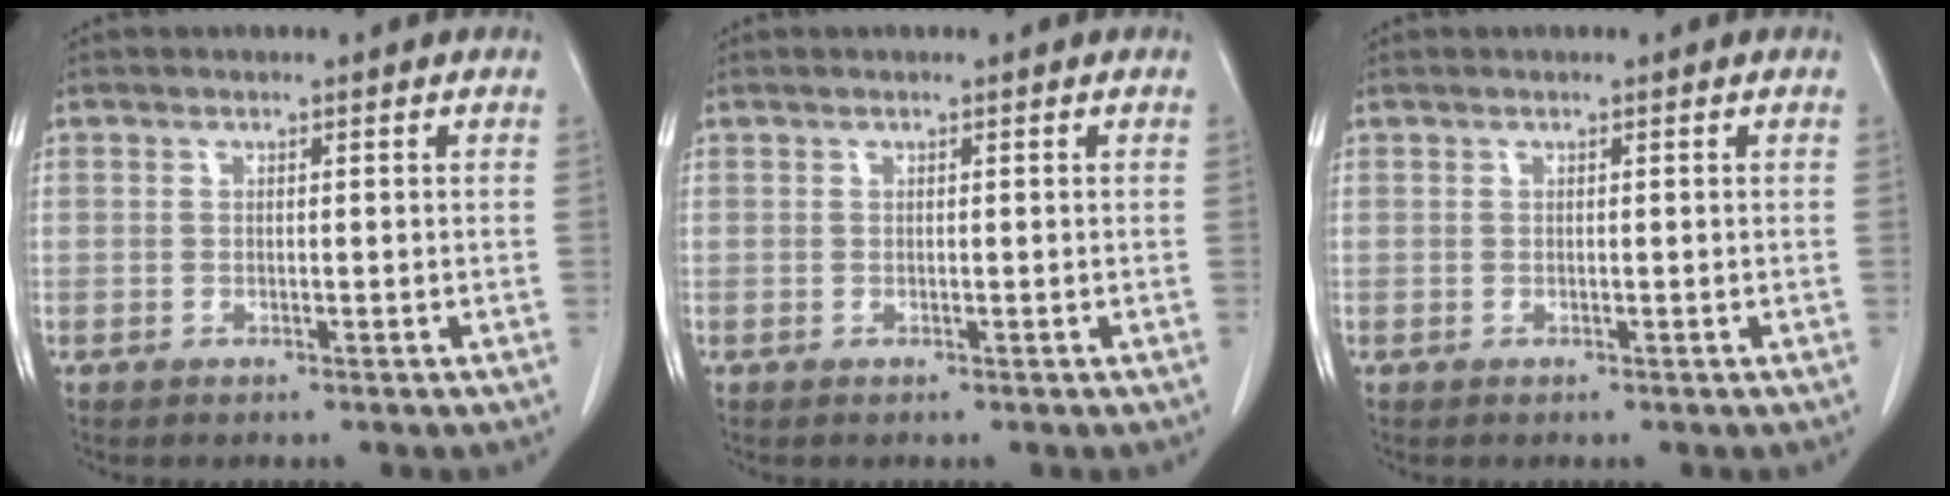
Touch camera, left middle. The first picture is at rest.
{"total": 0.0}
{"total": 0.0}